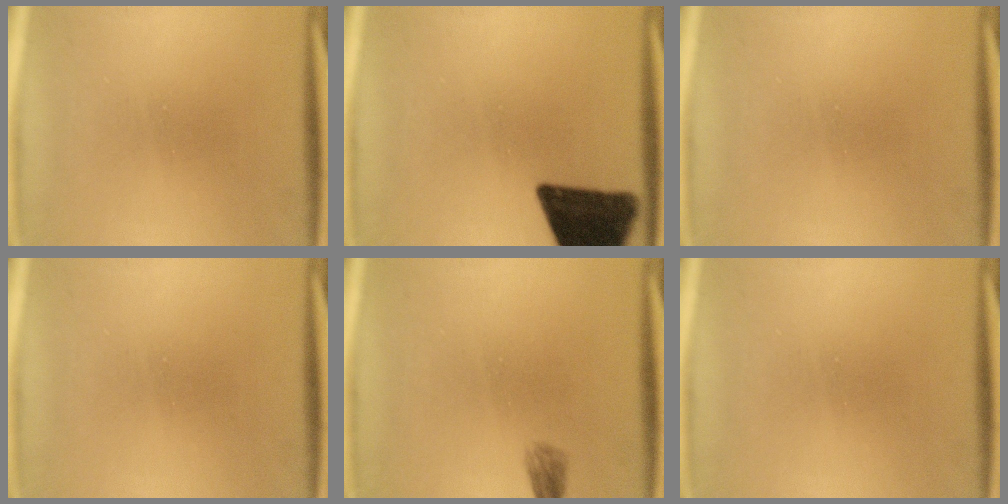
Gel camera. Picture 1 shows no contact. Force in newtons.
{"total": 15.8}
{"total": 0.0}
{"total": 0.0}
{"total": 1.7}
{"total": 0.0}